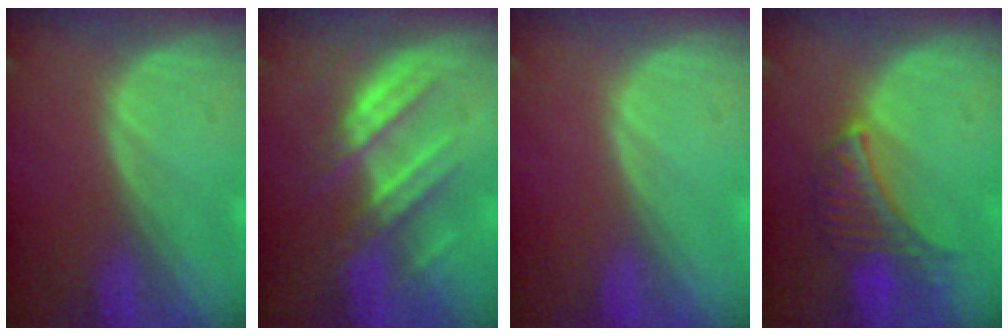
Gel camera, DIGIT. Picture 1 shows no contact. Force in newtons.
{"total": 8.2, "press": 7.6, "slide": 3.1}
{"total": 0.0}
{"total": 6.4, "press": 6.4, "slide": 0.5}